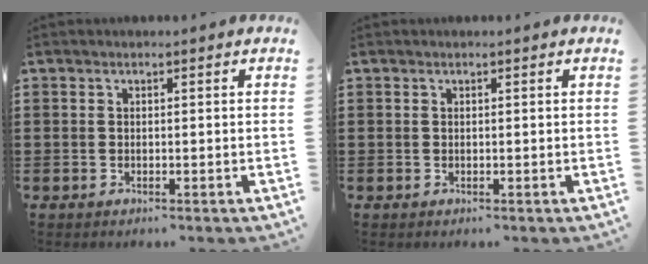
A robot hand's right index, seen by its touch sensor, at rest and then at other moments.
{"total": 0.0}